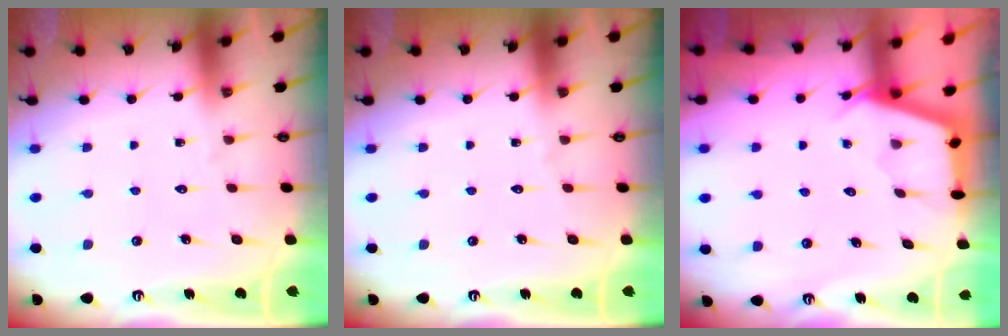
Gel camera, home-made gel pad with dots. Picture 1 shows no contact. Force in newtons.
{"total": 0.0}
{"total": 2.8, "press": 2.8, "slide": 0.3}